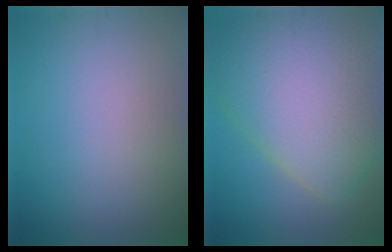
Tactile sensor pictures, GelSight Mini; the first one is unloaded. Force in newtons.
{"total": 11.5, "press": 11.5, "slide": 0.5}